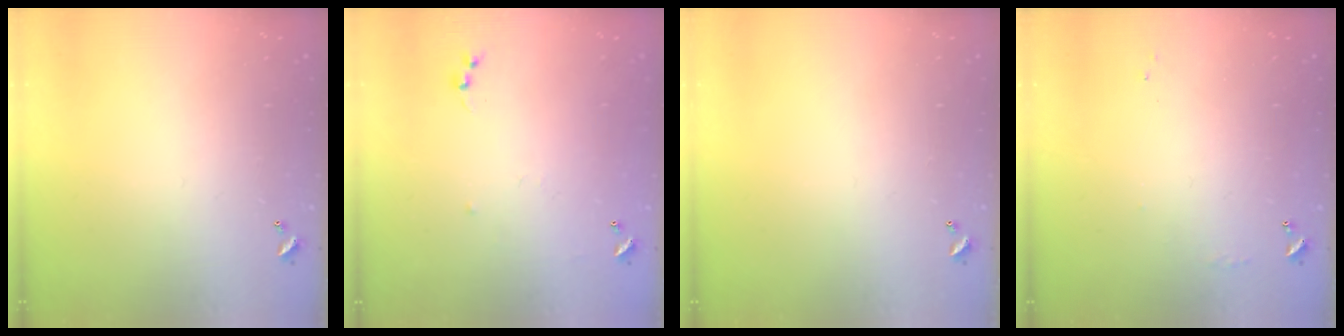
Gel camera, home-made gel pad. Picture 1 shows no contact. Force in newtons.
{"total": 5.8, "press": 5.7, "slide": 0.8}
{"total": 0.0}
{"total": 4.3, "press": 4.3, "slide": 0.6}